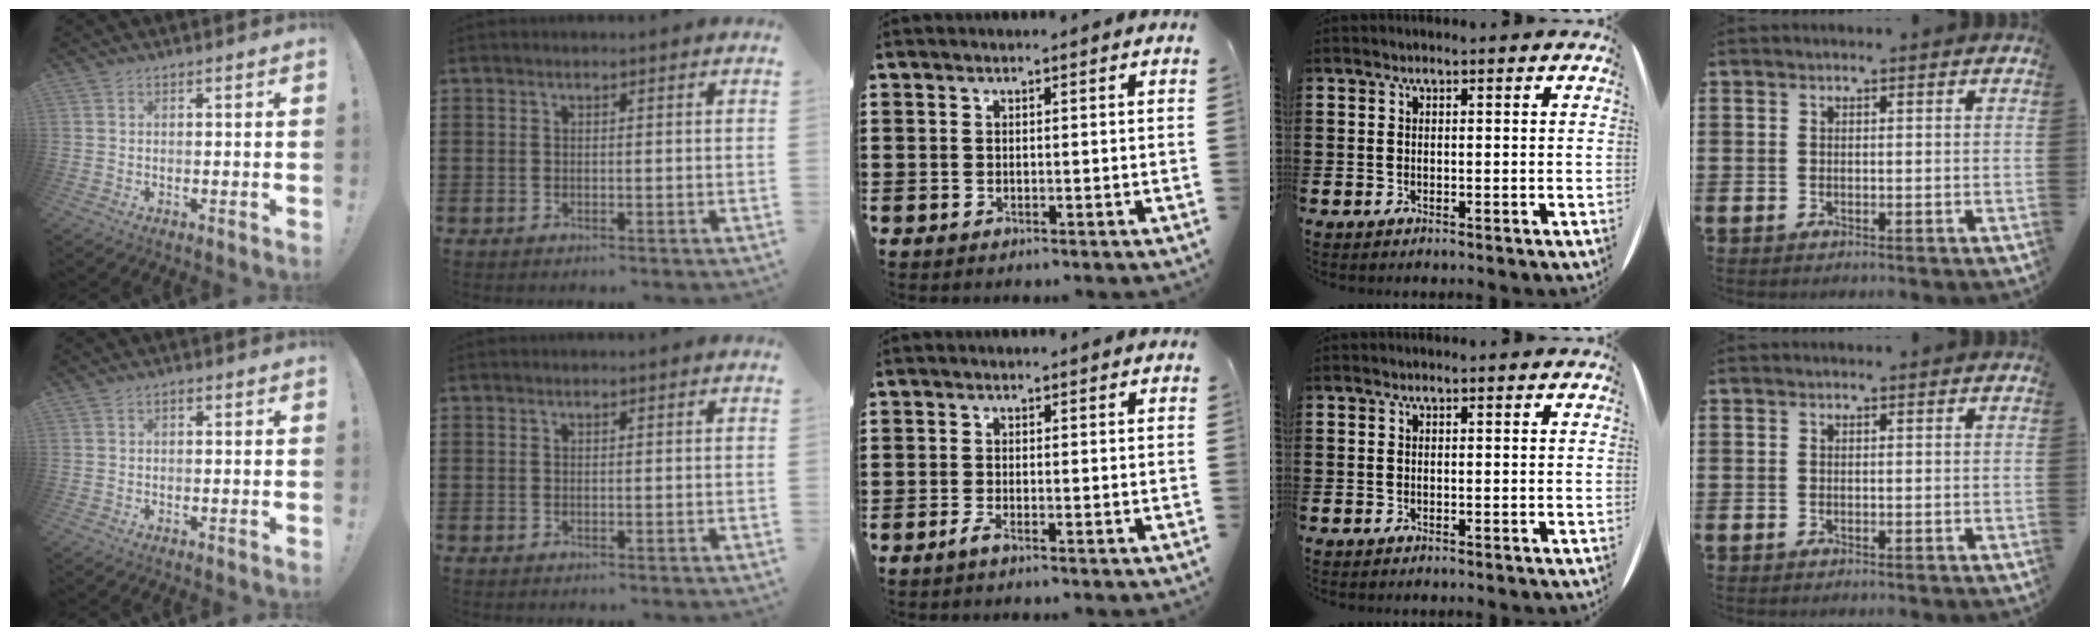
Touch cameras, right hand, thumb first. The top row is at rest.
{"thumb": {"total": 0.6, "force": [-0.2, 0.4, 0.5], "torque": [-0.011, 0.004, -0.004]}, "middle": {"total": 1.2, "force": [-0.7, 0.1, 0.9], "torque": [-0.017, -0.002, -0.012]}}